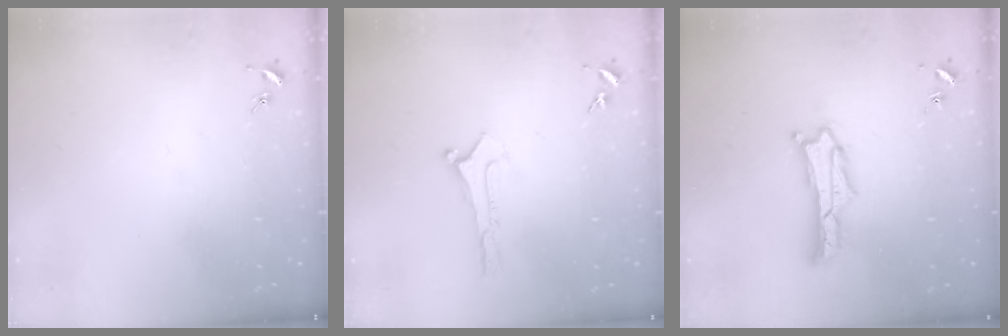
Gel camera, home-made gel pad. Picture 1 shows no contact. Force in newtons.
{"total": 0.0}
{"total": 1.7, "press": 1.7, "slide": 0.3}